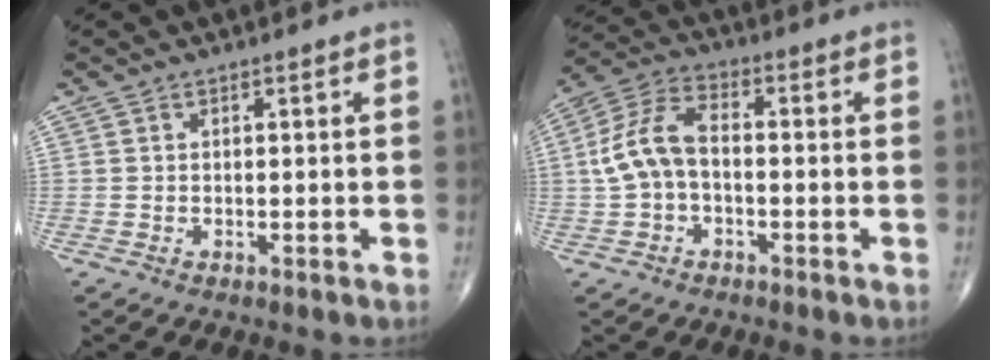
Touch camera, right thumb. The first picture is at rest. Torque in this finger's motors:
{"motor_torque": [-0.29, 0.54, 0.06, 0.00, 0.27]}